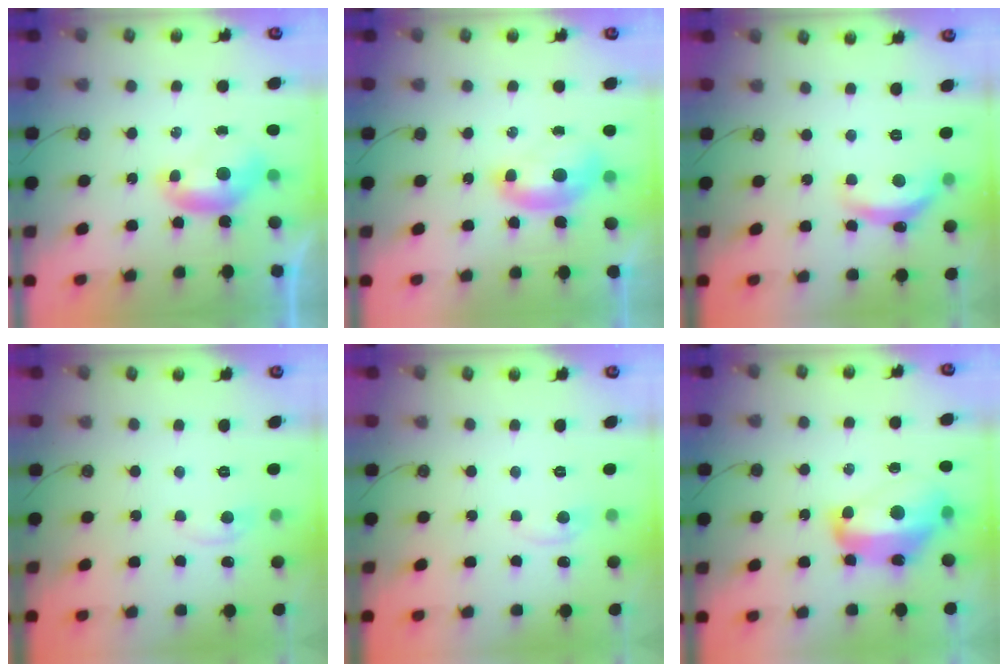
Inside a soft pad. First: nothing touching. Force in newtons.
{"total": 2.0, "press": 1.9, "slide": 0.6}
{"total": 6.7, "press": 6.7, "slide": 0.6}
{"total": 1.0, "press": 0.8, "slide": 0.5}
{"total": 1.0, "press": 0.8, "slide": 0.5}
{"total": 10.0, "press": 9.9, "slide": 1.2}